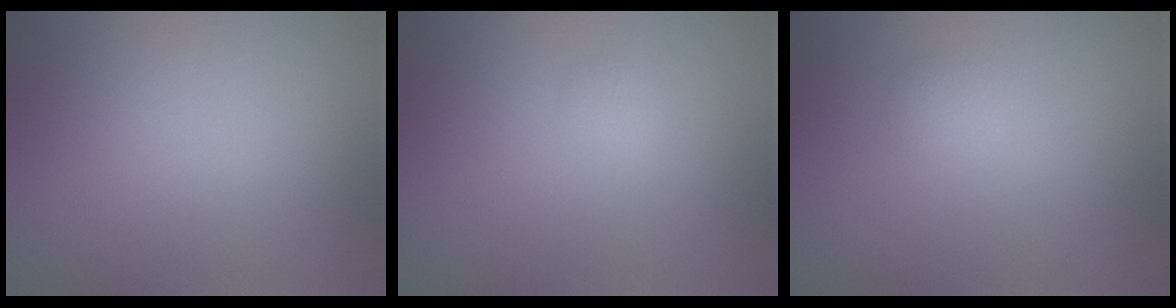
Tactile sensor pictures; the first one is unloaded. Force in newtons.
{"total": 0.7, "press": 0.7, "slide": 0.0}
{"total": 1.2, "press": 1.2, "slide": 0.1}